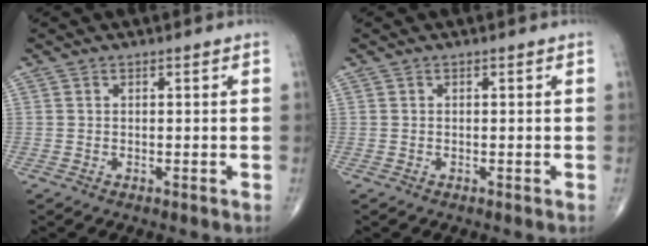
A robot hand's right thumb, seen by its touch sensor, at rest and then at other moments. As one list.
[{"total": 0.0}]